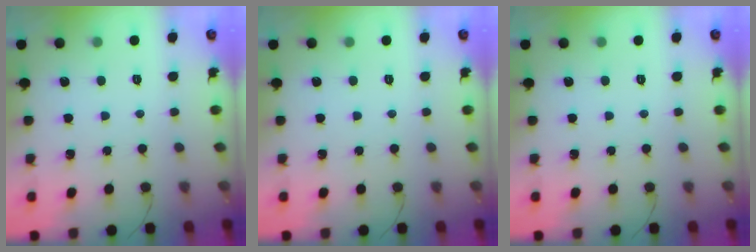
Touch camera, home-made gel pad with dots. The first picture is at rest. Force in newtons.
{"total": 0.0}
{"total": 0.0}